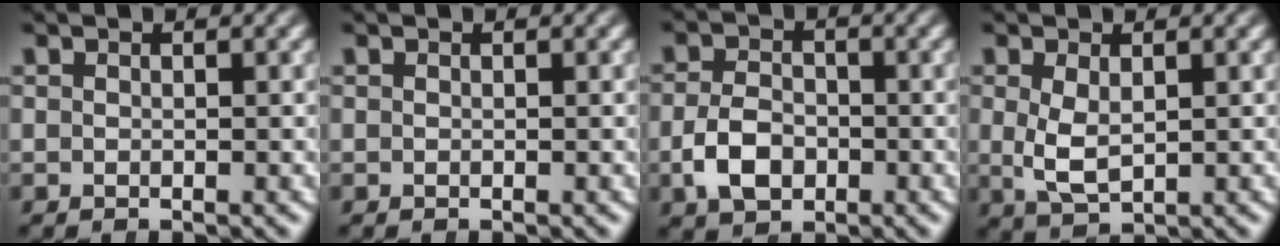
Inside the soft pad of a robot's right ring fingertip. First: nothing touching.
{"total": 0.0}
{"total": 3.3, "force": [-1.2, 2.3, 2.0], "torque": [-0.045, -0.013, -0.015]}
{"total": 3.2, "force": [0.0, 2.1, 2.4], "torque": [-0.067, -0.021, 0.016]}